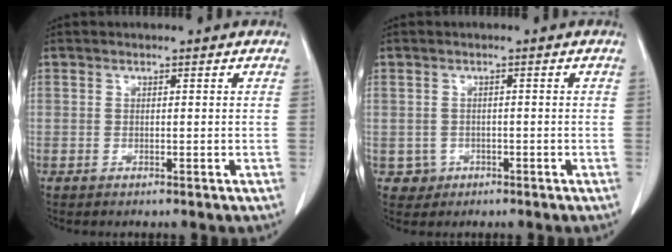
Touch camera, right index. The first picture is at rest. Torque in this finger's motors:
{"motor_torque": [-0.32, 0.14, -0.82, -0.20]}